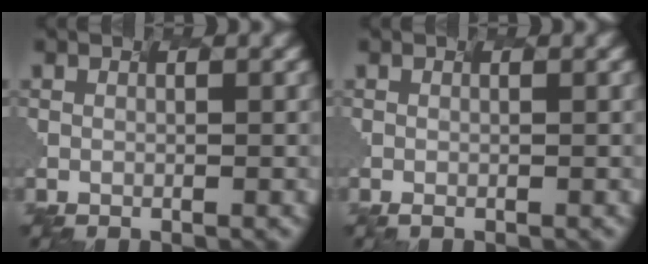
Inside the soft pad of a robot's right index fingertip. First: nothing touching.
{"total": 0.5, "force": [-0.4, -0.3, -0.1], "torque": [-0.005, -0.006, 0.007]}